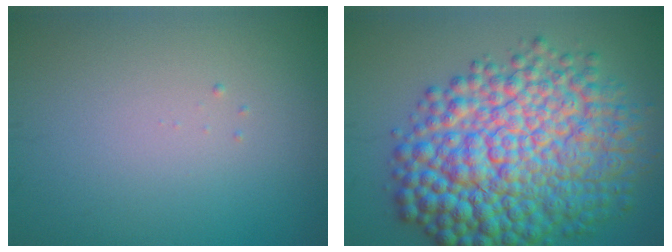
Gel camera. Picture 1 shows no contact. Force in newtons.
{"total": 13.5, "press": 13.5, "slide": 0.1}